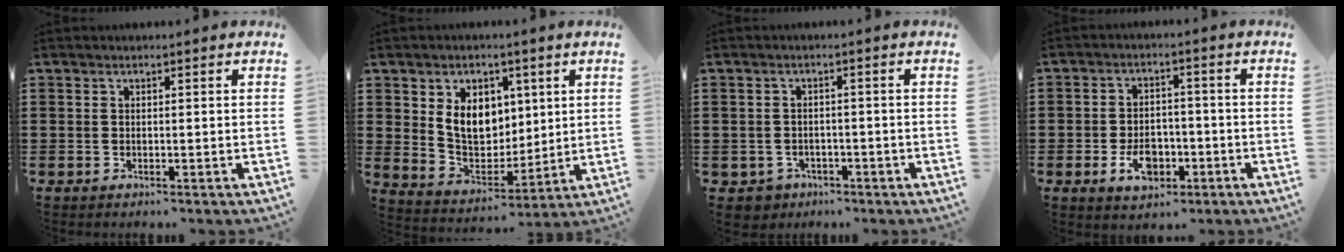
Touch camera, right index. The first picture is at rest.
{"total": 8.3, "force": [2.3, 6.4, 4.8], "torque": [-0.107, 0.010, 0.041]}
{"total": 2.0, "force": [-1.7, 1.1, -0.1], "torque": [-0.006, 0.004, -0.038]}
{"total": 5.3, "force": [-2.0, 3.6, 3.4], "torque": [-0.049, 0.002, -0.040]}